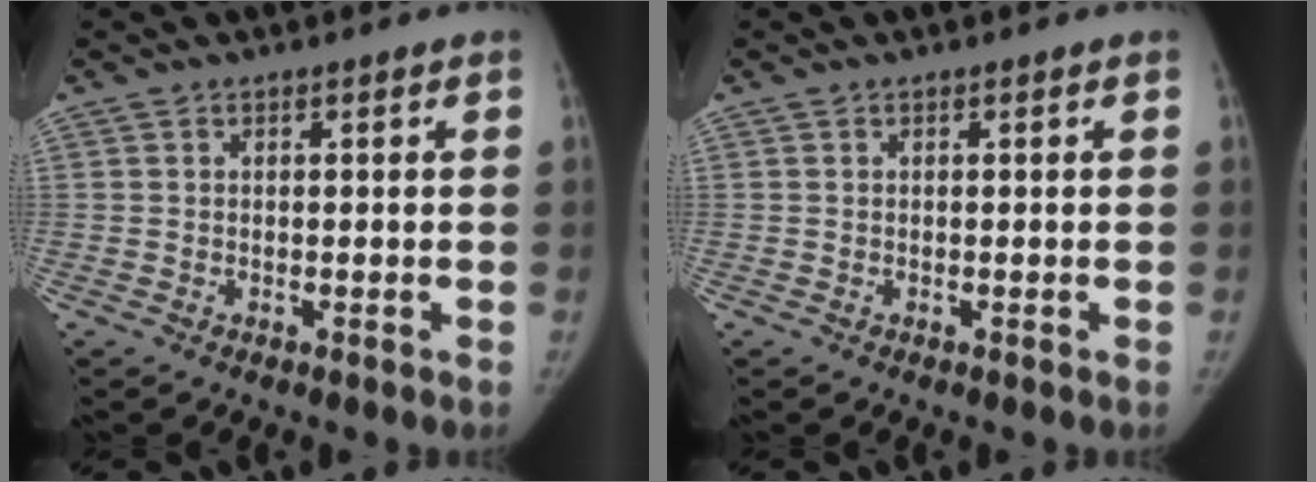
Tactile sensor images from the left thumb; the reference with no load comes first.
{"total": 0.0}